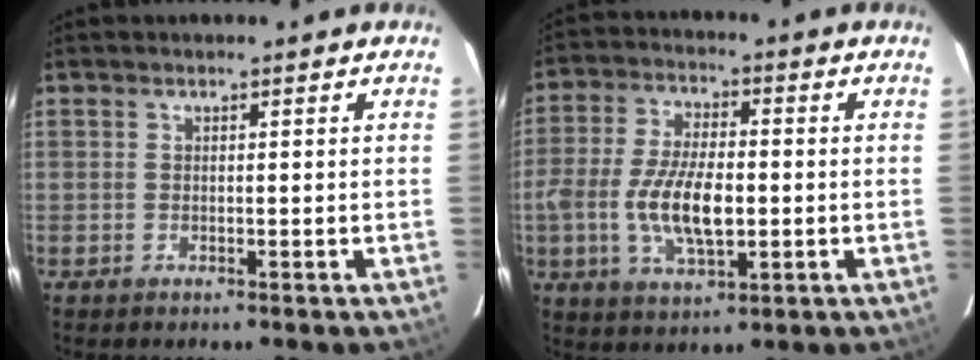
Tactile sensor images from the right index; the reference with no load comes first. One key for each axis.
{"total": 12.7, "fx": -2.3, "fy": 5.6, "fz": 11.2, "tx": -0.226, "ty": -0.003, "tz": -0.040}